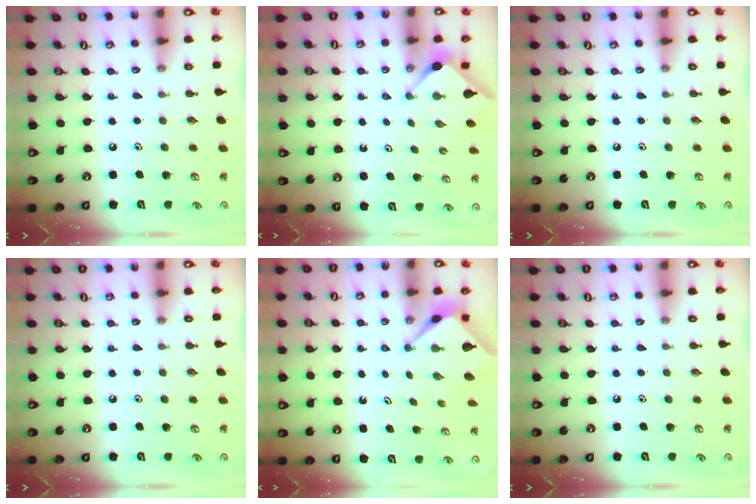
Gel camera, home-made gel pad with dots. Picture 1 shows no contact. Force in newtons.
{"total": 3.0, "press": 3.0, "slide": 0.3}
{"total": 0.0}
{"total": 0.0}
{"total": 2.7, "press": 2.7, "slide": 0.2}
{"total": 0.0}